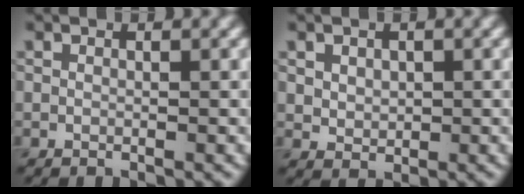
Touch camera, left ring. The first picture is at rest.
{"total": 1.7, "force": [0.6, 1.4, 0.8], "torque": [-0.015, -0.003, 0.015]}